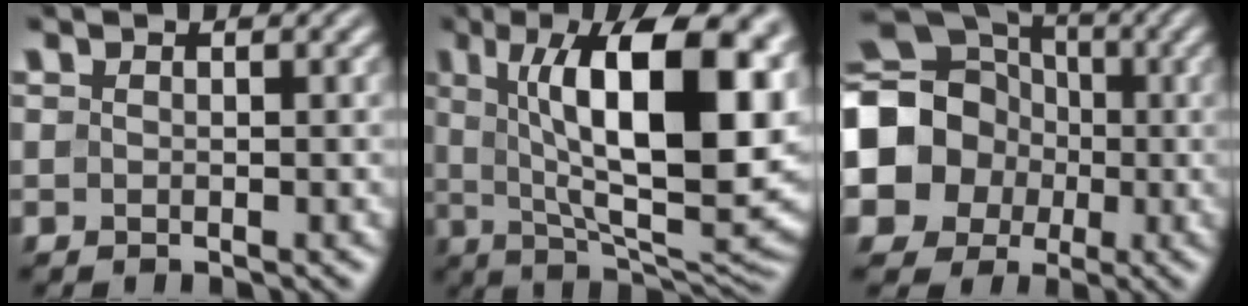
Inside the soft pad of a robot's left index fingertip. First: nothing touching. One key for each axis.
{"total": 15.9, "fx": 4.0, "fy": 5.6, "fz": 14.3, "tx": -0.207, "ty": 0.007, "tz": 0.059}
{"total": 14.4, "fx": -1.5, "fy": 12.9, "fz": 6.1, "tx": -0.141, "ty": 0.006, "tz": -0.062}